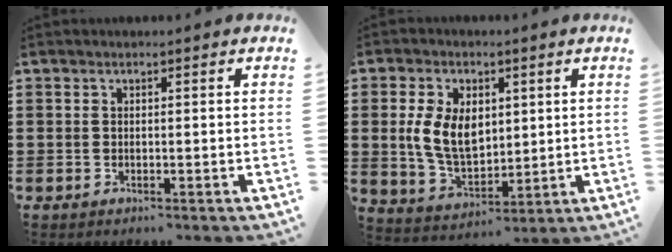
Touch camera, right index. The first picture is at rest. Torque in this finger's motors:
{"motor_torque": [0.58, 0.08, 0.76, 0.13]}